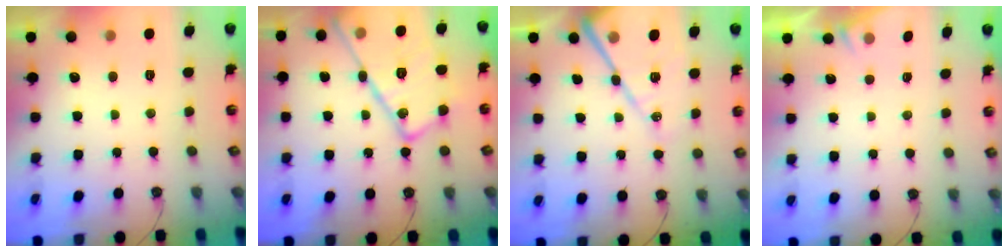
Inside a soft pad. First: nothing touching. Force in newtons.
{"total": 23.7, "press": 23.6, "slide": 2.3}
{"total": 17.6, "press": 17.5, "slide": 1.6}
{"total": 2.6, "press": 2.6, "slide": 0.4}